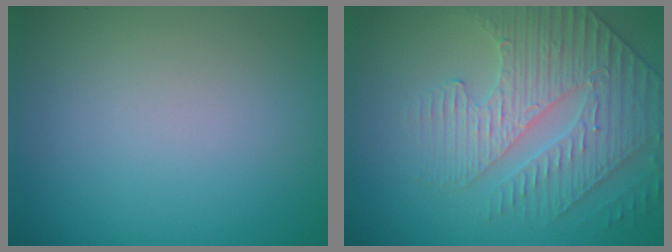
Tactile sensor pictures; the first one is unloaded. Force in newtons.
{"total": 4.2, "press": 4.1, "slide": 0.6}